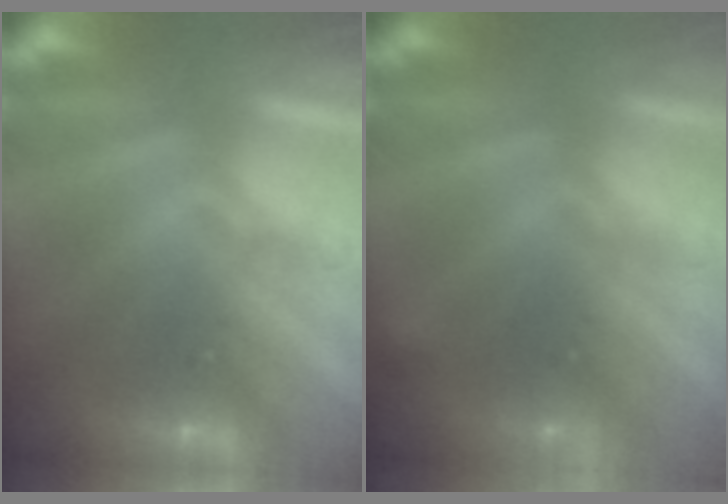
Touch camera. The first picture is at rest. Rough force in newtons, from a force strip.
{"total": 2.4}